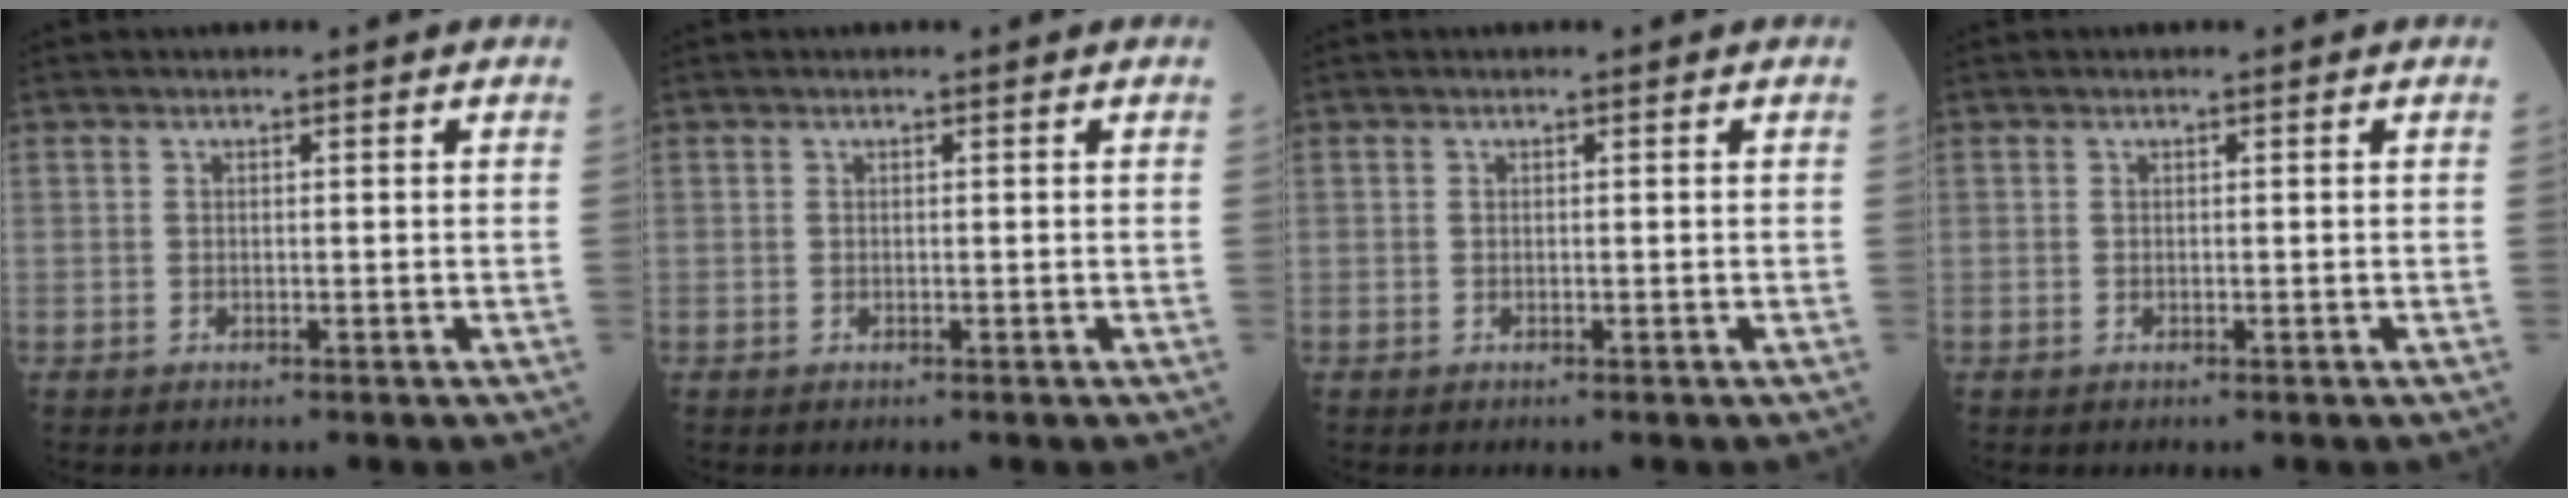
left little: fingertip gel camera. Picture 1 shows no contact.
{"total": 0.0}
{"total": 0.0}
{"total": 0.0}